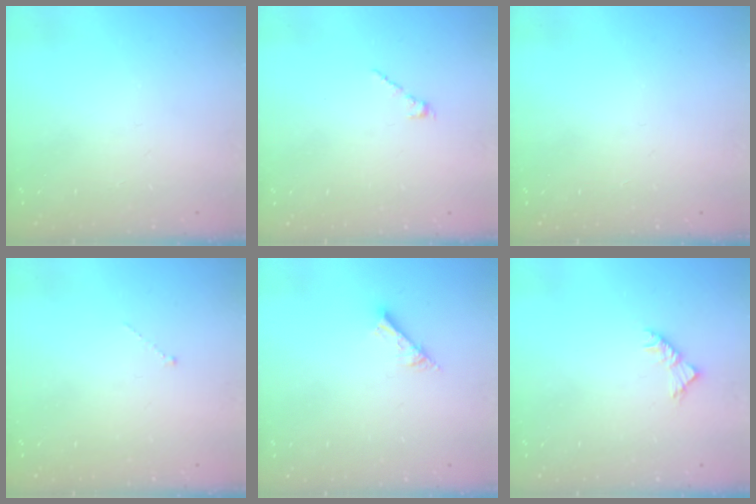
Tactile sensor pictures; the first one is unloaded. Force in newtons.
{"total": 2.1, "press": 2.0, "slide": 0.7}
{"total": 0.0}
{"total": 0.0}
{"total": 7.9, "press": 7.8, "slide": 0.8}
{"total": 4.1, "press": 3.9, "slide": 1.1}